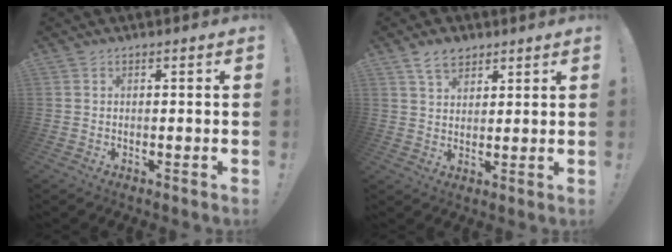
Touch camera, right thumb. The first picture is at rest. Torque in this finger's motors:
{"motor_torque": [-0.56, 0.70, 0.41, 0.20, 0.00]}